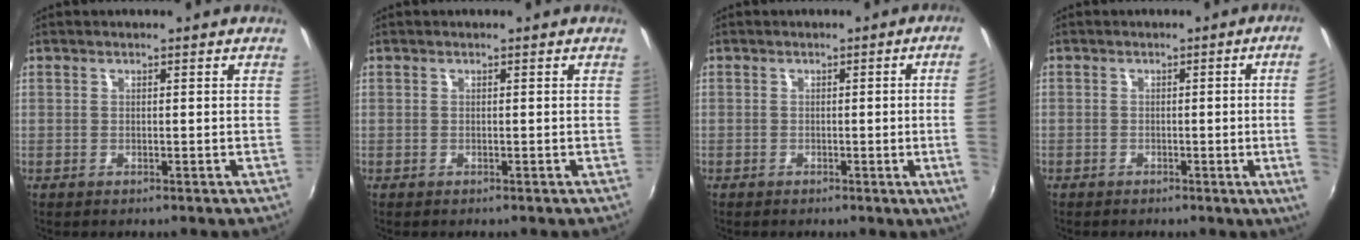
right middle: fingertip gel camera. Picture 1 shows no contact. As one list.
[{"total": 0.0}, {"total": 6.3, "force": [-0.2, -1.7, 6.1], "torque": [-0.081, -0.009, 0.000]}, {"total": 6.7, "force": [-0.3, -1.5, 6.5], "torque": [-0.081, -0.010, -0.002]}]